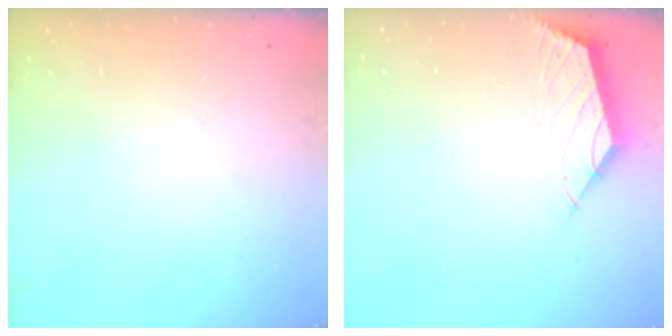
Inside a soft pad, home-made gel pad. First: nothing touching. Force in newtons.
{"total": 2.0, "press": 1.9, "slide": 0.3}